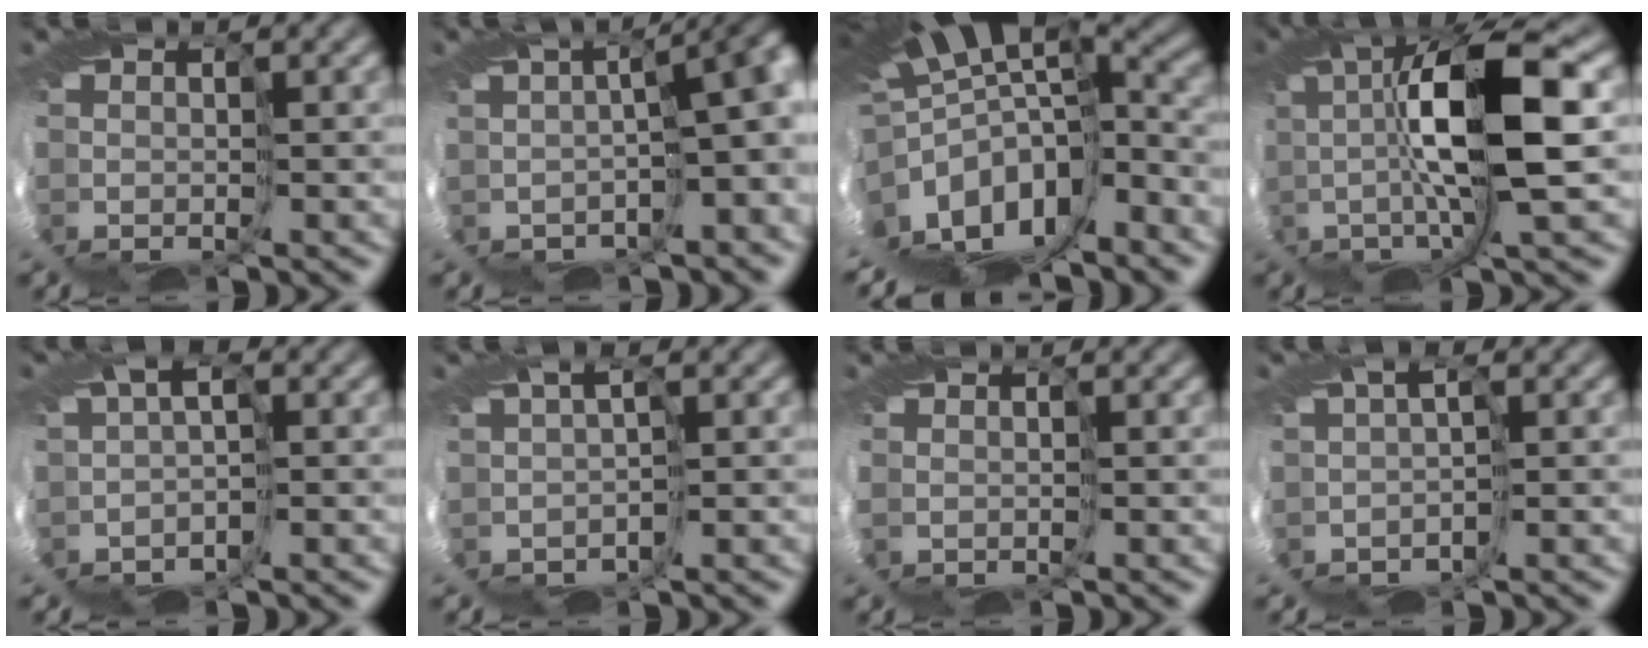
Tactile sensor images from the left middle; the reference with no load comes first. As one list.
[{"total": 6.6, "force": [-0.5, 1.9, 6.3], "torque": [-0.073, -0.005, -0.007]}, {"total": 11.6, "force": [-4.8, 5.4, 9.0], "torque": [-0.195, -0.012, -0.067]}, {"total": 8.2, "force": [0.4, 1.3, 8.0], "torque": [-0.142, 0.012, 0.006]}, {"total": 1.5, "force": [-1.3, 0.5, 0.6], "torque": [-0.017, -0.005, -0.028]}, {"total": 0.7, "force": [-0.5, -0.5, 0.1], "torque": [-0.003, -0.003, -0.009]}, {"total": 0.6, "force": [0.0, 0.5, 0.2], "torque": [-0.003, -0.001, 0.006]}, {"total": 0.9, "force": [-0.9, -0.2, 0.2], "torque": [-0.005, -0.006, -0.018]}]